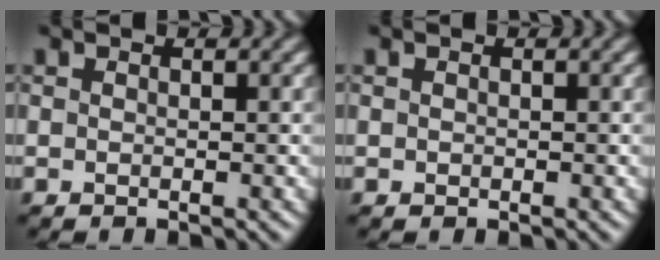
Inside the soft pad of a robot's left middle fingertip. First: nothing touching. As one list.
[{"total": 0.0}]